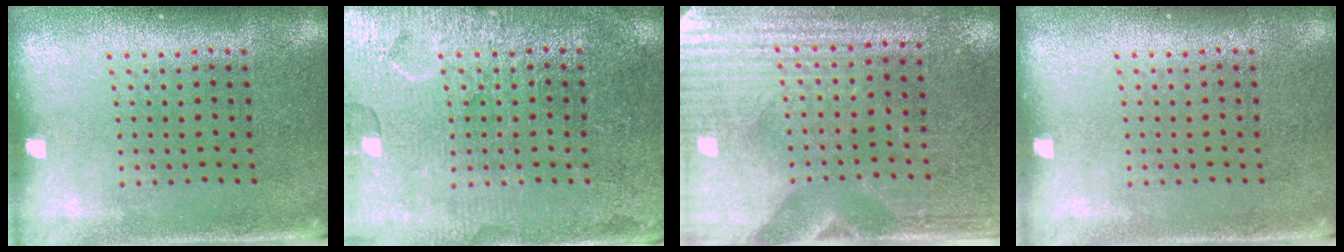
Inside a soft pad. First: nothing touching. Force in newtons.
{"total": 3.7, "press": 3.7, "slide": 0.5}
{"total": 3.6, "press": 3.3, "slide": 1.3}
{"total": 0.0}